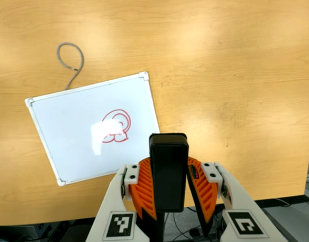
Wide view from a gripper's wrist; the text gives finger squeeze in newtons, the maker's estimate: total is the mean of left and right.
{"total": 8.0, "left": 6.7, "right": 9.2}